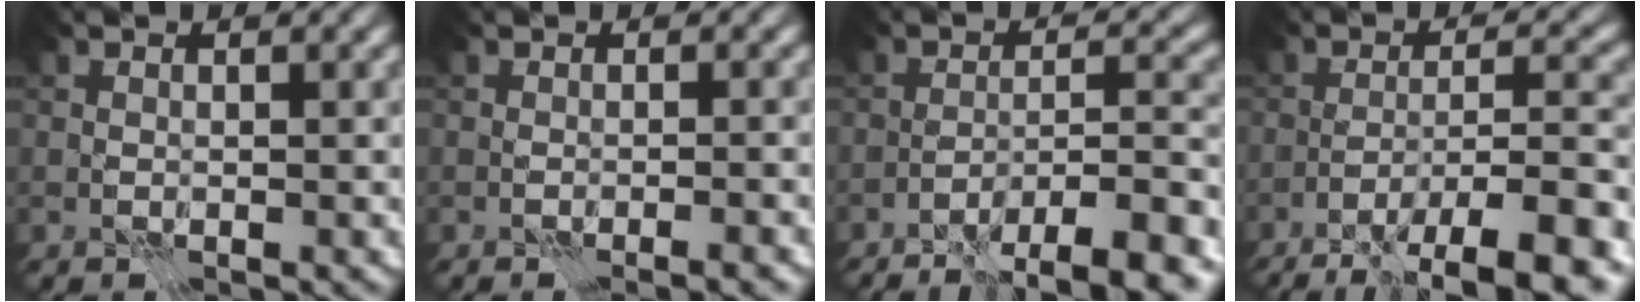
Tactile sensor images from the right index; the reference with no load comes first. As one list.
[{"total": 1.2, "force": [-0.8, -0.1, 0.9], "torque": [-0.004, 0.001, -0.012]}, {"total": 8.6, "force": [-6.7, 1.1, 5.3], "torque": [-0.061, 0.011, -0.096]}, {"total": 9.1, "force": [-6.3, 1.1, 6.5], "torque": [-0.087, 0.014, -0.096]}]